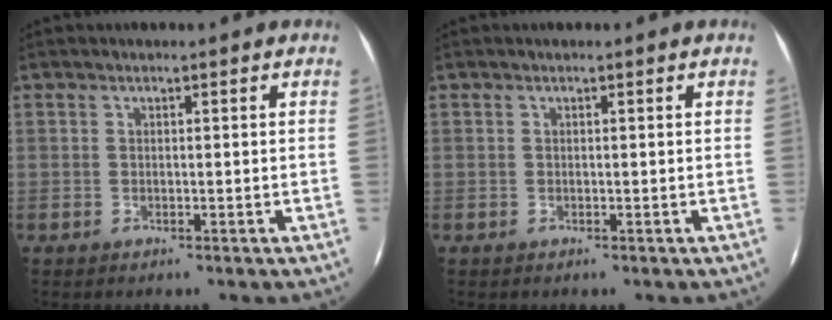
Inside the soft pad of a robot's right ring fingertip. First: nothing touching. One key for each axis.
{"total": 0.0}